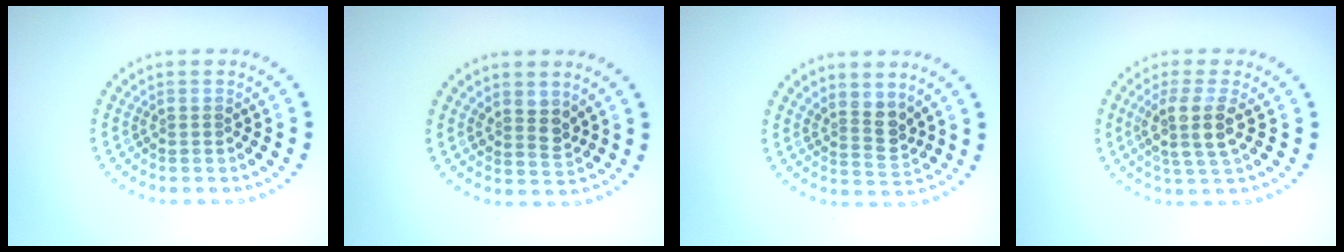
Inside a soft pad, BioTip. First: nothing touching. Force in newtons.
{"total": 1.9, "press": 1.6, "slide": 1.1}
{"total": 2.6, "press": 2.0, "slide": 1.6}
{"total": 3.3, "press": 2.7, "slide": 1.9}